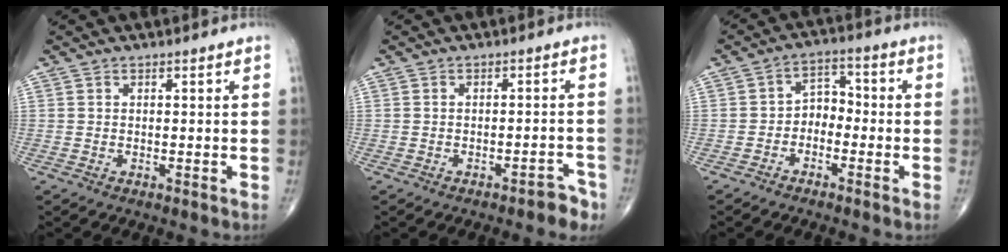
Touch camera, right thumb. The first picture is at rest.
{"total": 3.5, "force": [-2.6, 1.2, 2.0], "torque": [-0.015, 0.025, -0.030]}
{"total": 4.9, "force": [-1.8, 3.5, 2.8], "torque": [-0.025, 0.033, -0.047]}